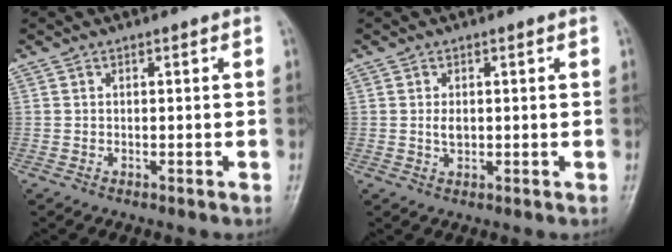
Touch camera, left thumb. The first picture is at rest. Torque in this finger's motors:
{"motor_torque": [-0.42, 0.58, 0.43, 0.01, 0.00]}